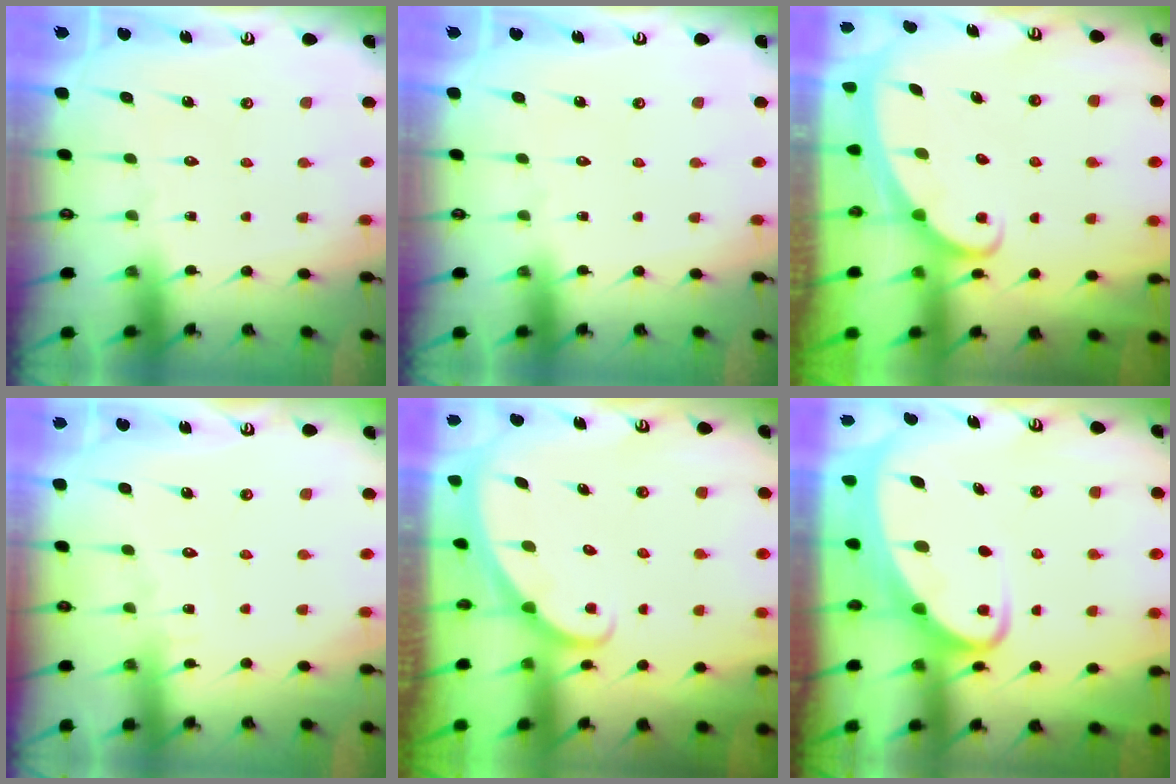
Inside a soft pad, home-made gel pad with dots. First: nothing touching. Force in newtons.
{"total": 0.0}
{"total": 2.1, "press": 2.1, "slide": 0.2}
{"total": 4.6, "press": 4.5, "slide": 0.5}
{"total": 2.0, "press": 2.0, "slide": 0.0}
{"total": 5.3, "press": 5.2, "slide": 0.8}